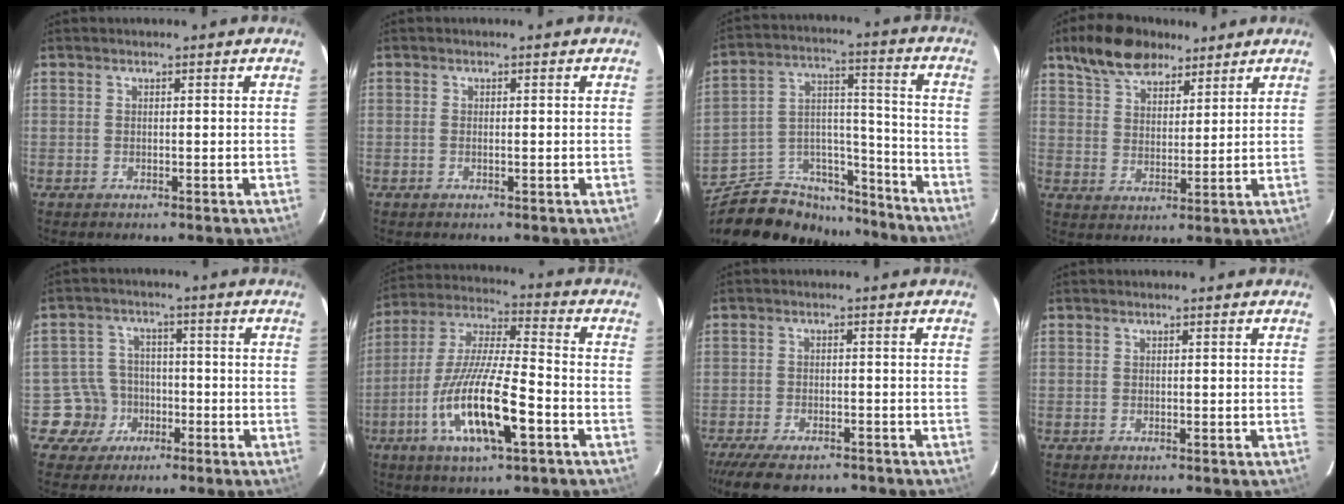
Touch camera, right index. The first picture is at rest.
{"total": 0.8, "force": [-0.2, 0.1, 0.7], "torque": [-0.016, 0.001, -0.004]}
{"total": 18.7, "force": [-15.2, 9.2, 6.0], "torque": [-0.123, 0.064, -0.225]}
{"total": 11.4, "force": [8.2, 5.5, 5.7], "torque": [-0.111, 0.036, 0.145]}
{"total": 6.6, "force": [-2.9, 5.9, -0.3], "torque": [-0.008, 0.028, -0.049]}
{"total": 17.3, "force": [-6.6, 3.6, 15.6], "torque": [-0.314, -0.019, -0.126]}
{"total": 10.8, "force": [-8.7, 3.7, 5.2], "torque": [-0.124, -0.027, -0.142]}
{"total": 0.0}